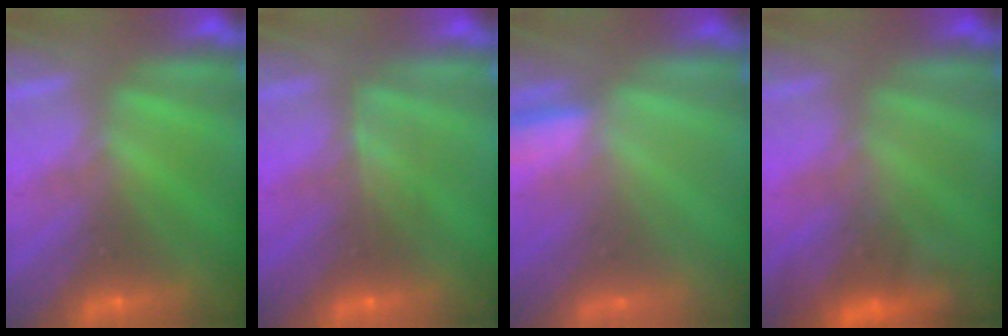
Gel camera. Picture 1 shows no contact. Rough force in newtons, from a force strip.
{"total": 2.4}
{"total": 2.9}
{"total": 4.9}